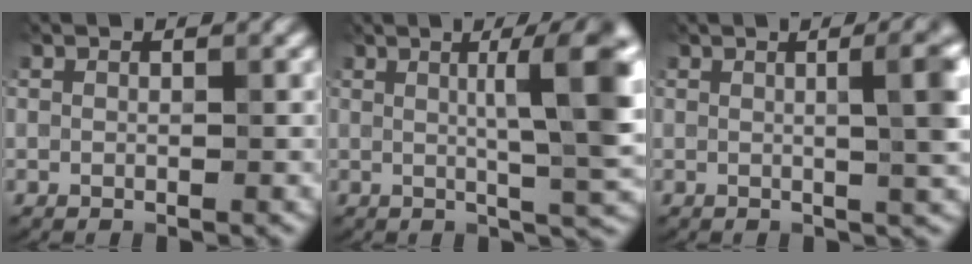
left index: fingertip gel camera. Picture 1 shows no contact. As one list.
[{"total": 7.7, "force": [1.4, 1.2, 7.5], "torque": [-0.092, 0.011, 0.023]}, {"total": 6.0, "force": [0.8, 1.8, 5.7], "torque": [-0.047, 0.016, 0.011]}]